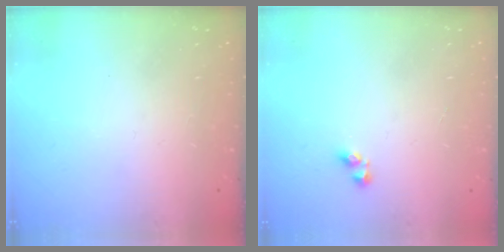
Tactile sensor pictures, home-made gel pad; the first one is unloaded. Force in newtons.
{"total": 3.7, "press": 3.6, "slide": 0.7}